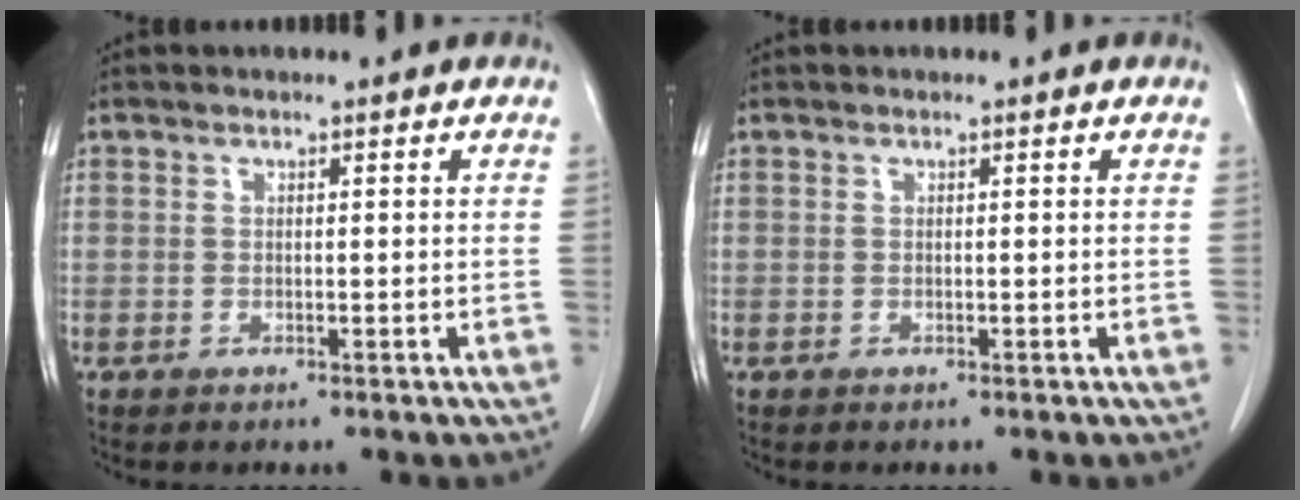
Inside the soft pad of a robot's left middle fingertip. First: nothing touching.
{"total": 0.0}